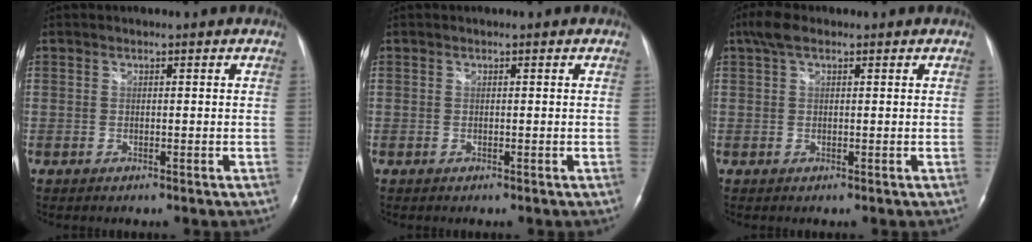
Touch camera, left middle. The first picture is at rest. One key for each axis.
{"total": 0.0}
{"total": 3.1, "fx": 1.9, "fy": 1.3, "fz": 2.1, "tx": -0.052, "ty": 0.026, "tz": 0.039}